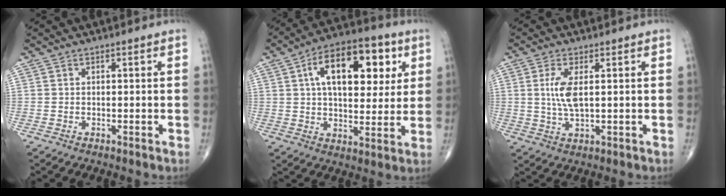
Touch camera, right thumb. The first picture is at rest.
{"total": 18.8, "force": [6.0, 10.0, 14.7], "torque": [-0.187, 0.003, 0.088]}
{"total": 5.7, "force": [1.1, 2.0, 5.2], "torque": [-0.119, -0.008, 0.025]}